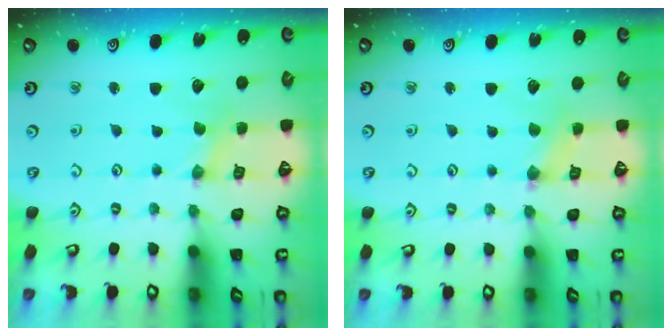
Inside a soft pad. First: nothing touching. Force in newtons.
{"total": 1.2, "press": 1.1, "slide": 0.3}